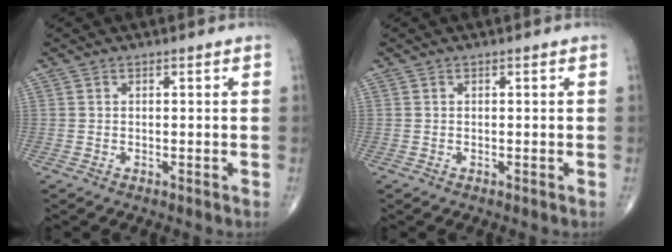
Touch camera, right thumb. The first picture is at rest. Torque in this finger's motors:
{"motor_torque": [0.04, 0.03, -0.09, -0.08, 0.03]}